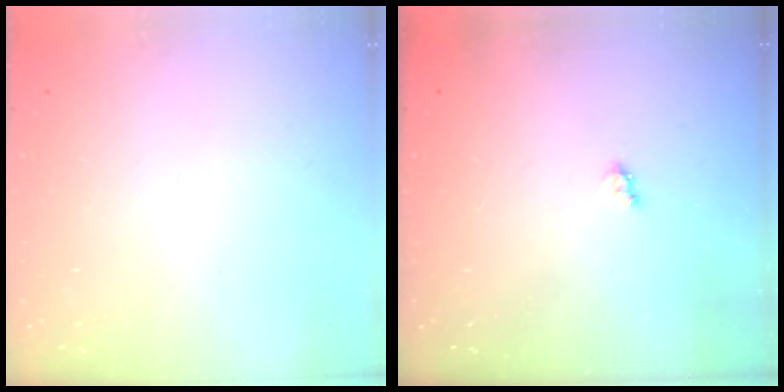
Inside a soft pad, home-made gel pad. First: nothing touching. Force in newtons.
{"total": 2.6, "press": 2.6, "slide": 0.4}